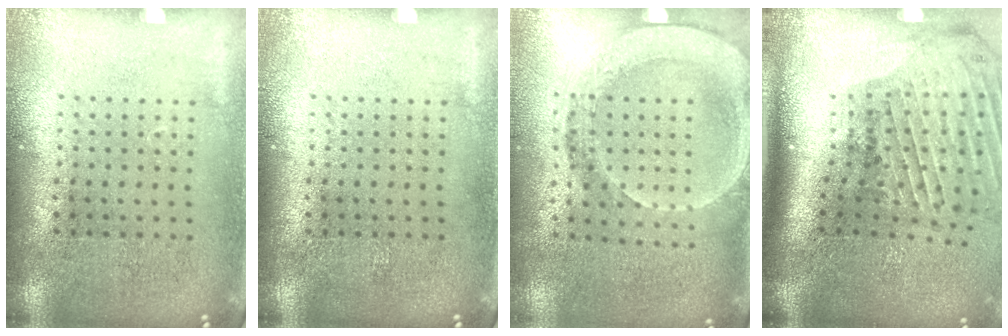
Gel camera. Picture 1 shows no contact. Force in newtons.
{"total": 0.0}
{"total": 1.7, "press": 1.5, "slide": 0.8}
{"total": 2.9, "press": 2.1, "slide": 1.9}